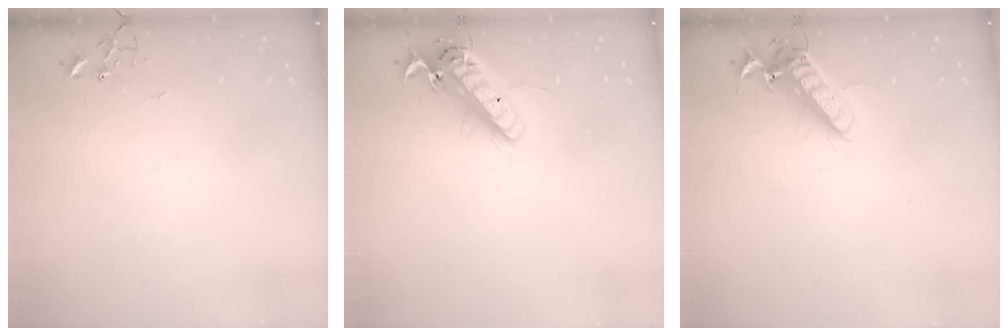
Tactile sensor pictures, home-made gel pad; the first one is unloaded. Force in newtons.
{"total": 15.0, "press": 14.7, "slide": 3.0}
{"total": 12.7, "press": 12.5, "slide": 2.1}